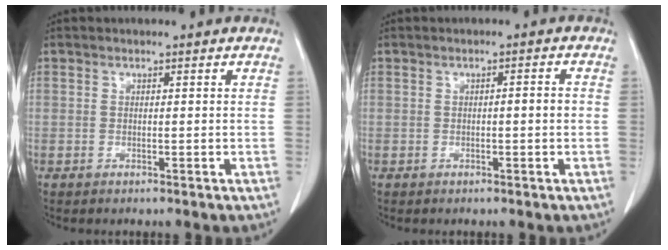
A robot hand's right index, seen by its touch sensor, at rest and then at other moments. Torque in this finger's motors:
{"motor_torque": [0.37, -0.20, 0.02, 0.02]}